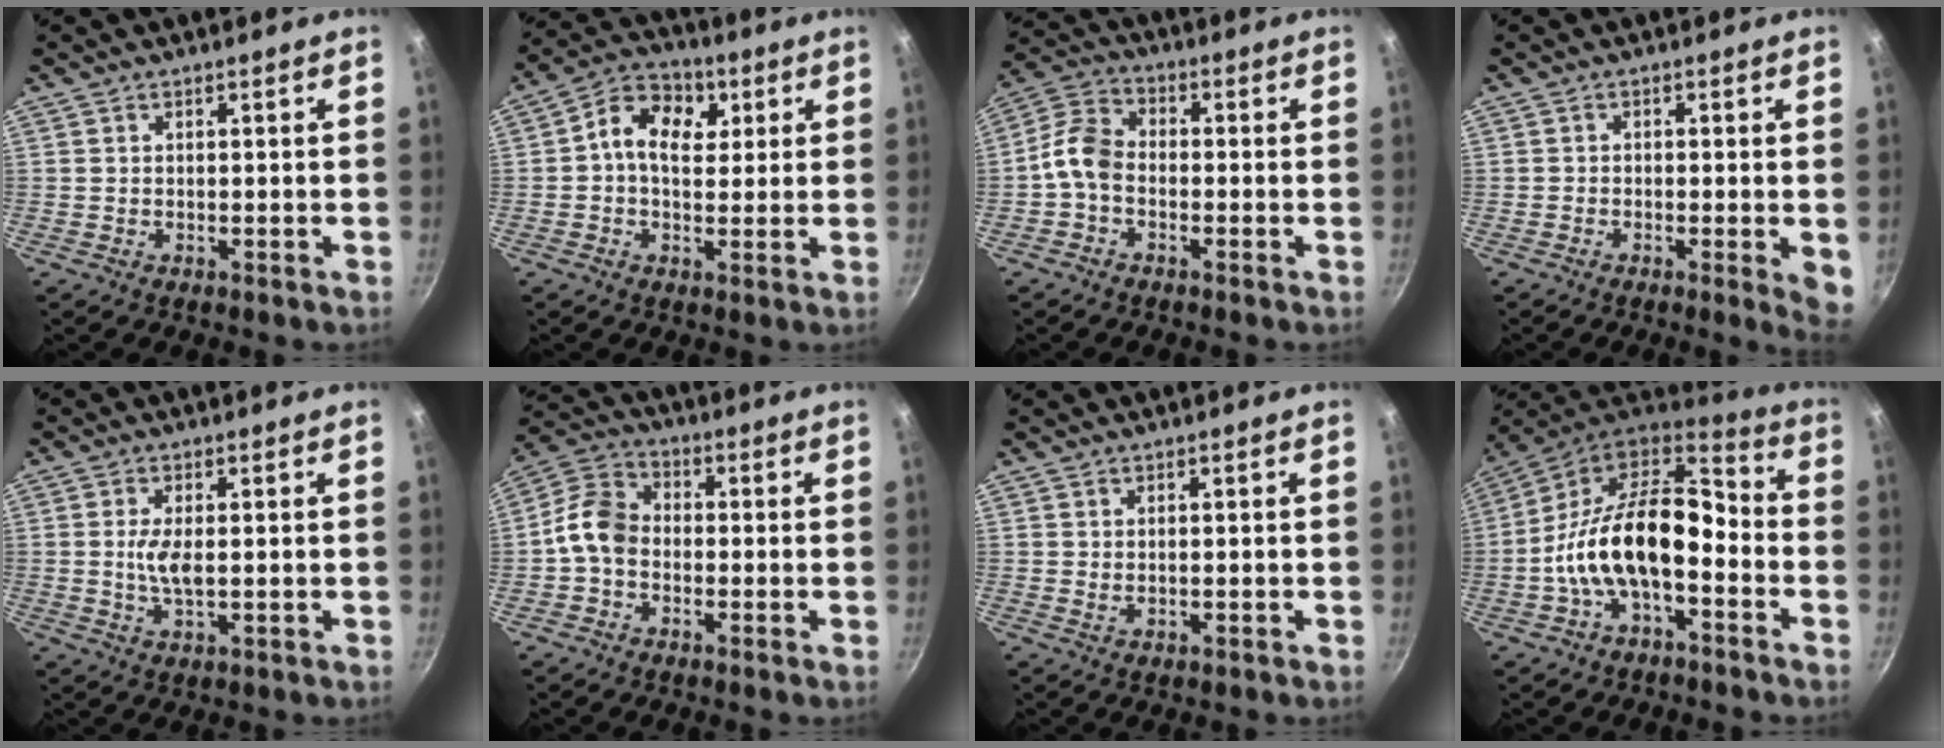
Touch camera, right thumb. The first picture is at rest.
{"total": 10.0, "force": [2.3, 7.2, 6.5], "torque": [-0.078, 0.007, 0.020]}
{"total": 6.8, "force": [-2.0, 4.6, 4.6], "torque": [-0.092, 0.036, -0.057]}
{"total": 4.2, "force": [-0.9, 1.0, 4.0], "torque": [-0.040, -0.002, -0.014]}
{"total": 4.3, "force": [0.2, 1.6, 4.0], "torque": [-0.085, -0.004, 0.004]}
{"total": 8.0, "force": [-1.6, 6.1, 5.0], "torque": [-0.080, 0.030, -0.051]}
{"total": 0.8, "force": [0.1, 0.2, 0.8], "torque": [-0.014, 0.000, 0.003]}
{"total": 18.8, "force": [-4.6, 10.1, 15.2], "torque": [-0.257, 0.064, -0.096]}